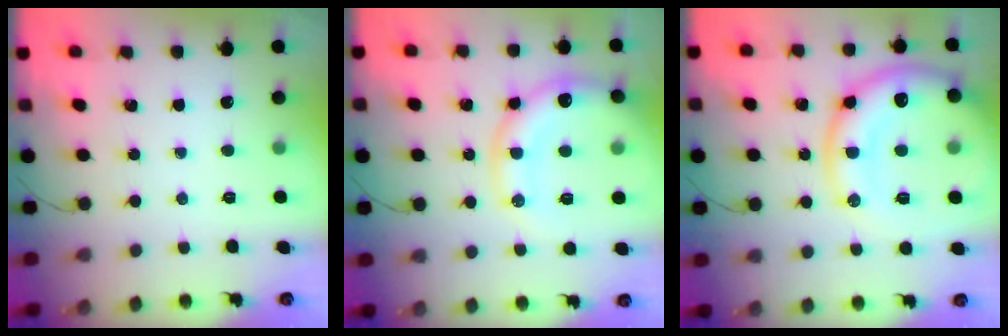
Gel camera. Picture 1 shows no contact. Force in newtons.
{"total": 16.7, "press": 16.4, "slide": 2.8}
{"total": 21.5, "press": 21.4, "slide": 2.2}